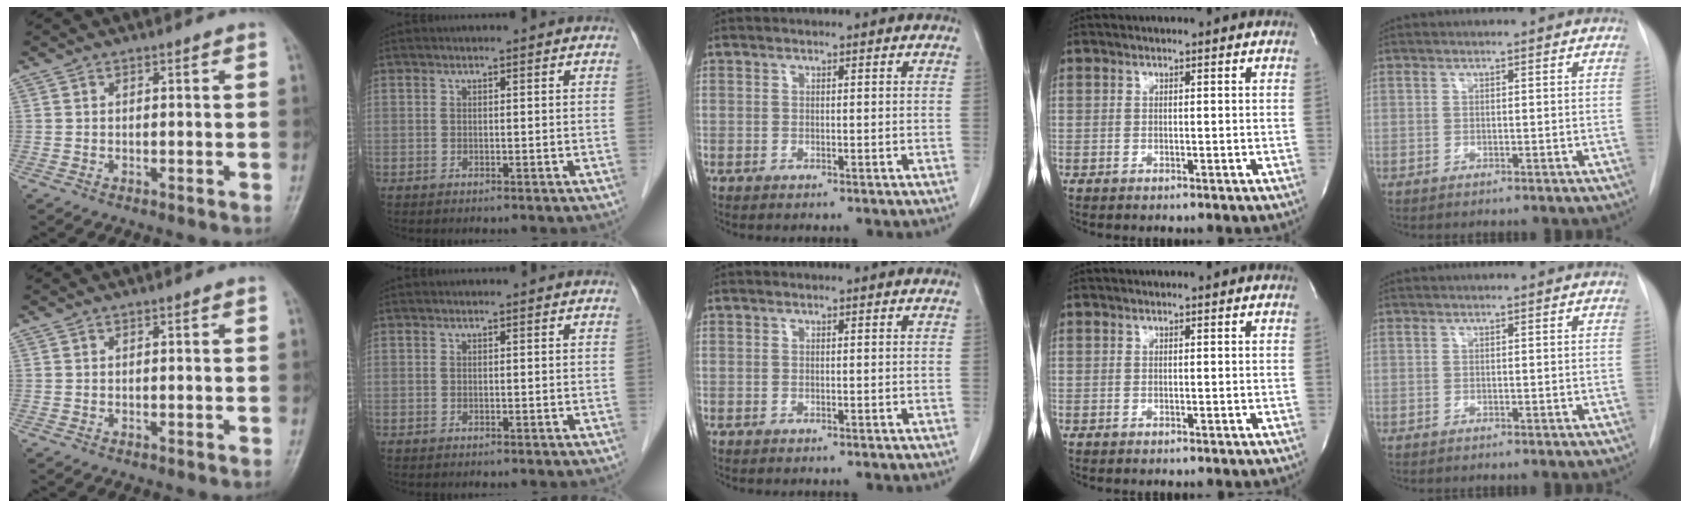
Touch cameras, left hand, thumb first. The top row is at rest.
{}